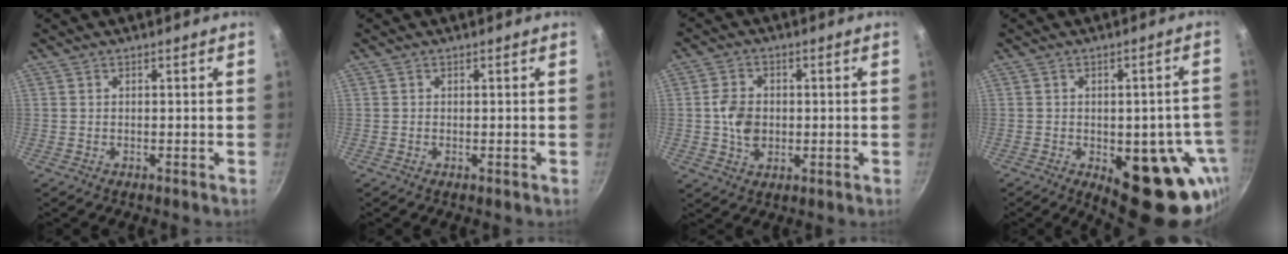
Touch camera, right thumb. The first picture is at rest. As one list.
[{"total": 0.0}, {"total": 6.8, "force": [-0.1, 5.1, 4.5], "torque": [-0.069, 0.005, -0.005]}, {"total": 19.2, "force": [-6.2, 9.0, 15.8], "torque": [-0.114, 0.001, -0.070]}]